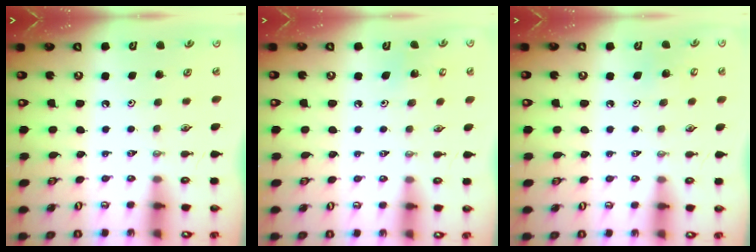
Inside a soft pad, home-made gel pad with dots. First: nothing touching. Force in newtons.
{"total": 5.0, "press": 4.9, "slide": 0.4}
{"total": 6.0, "press": 6.0, "slide": 0.9}